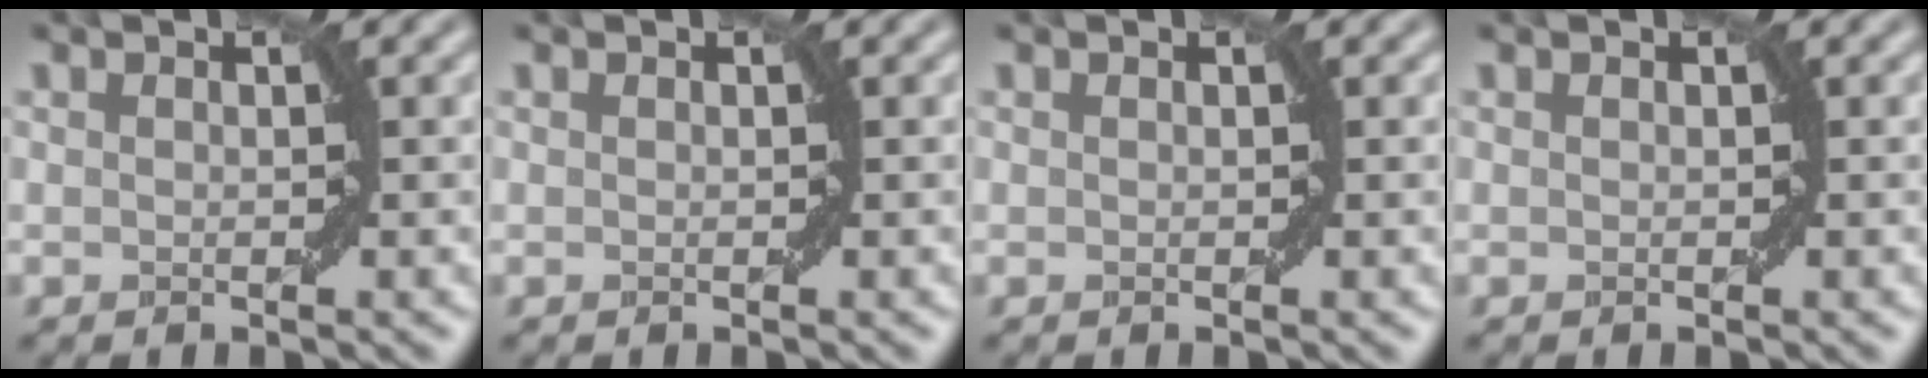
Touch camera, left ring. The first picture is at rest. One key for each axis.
{"total": 0.0}
{"total": 0.0}
{"total": 0.0}